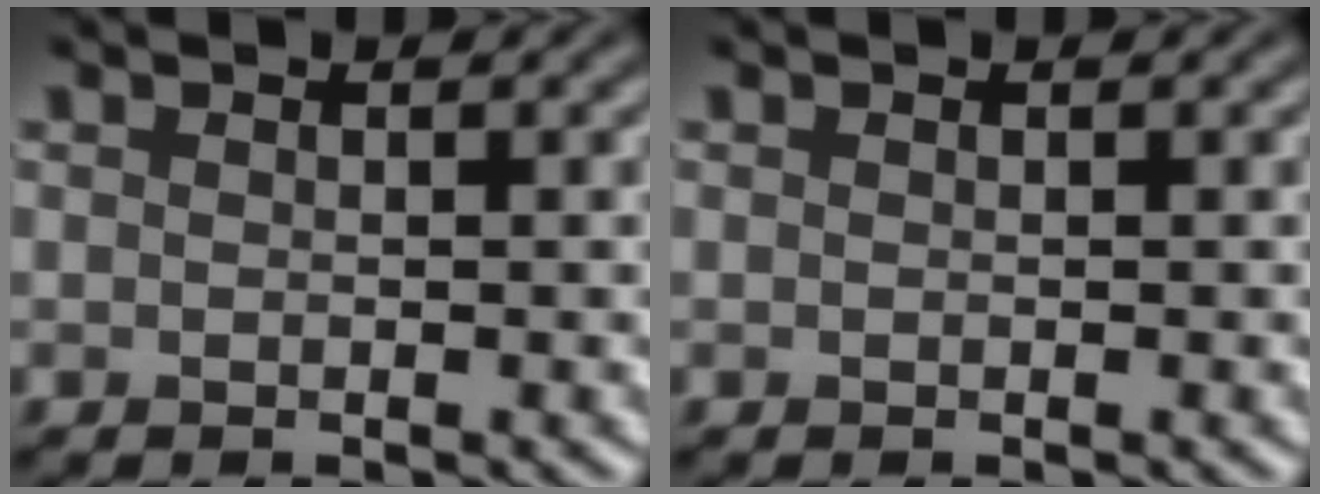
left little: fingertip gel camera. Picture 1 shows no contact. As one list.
[{"total": 0.0}]